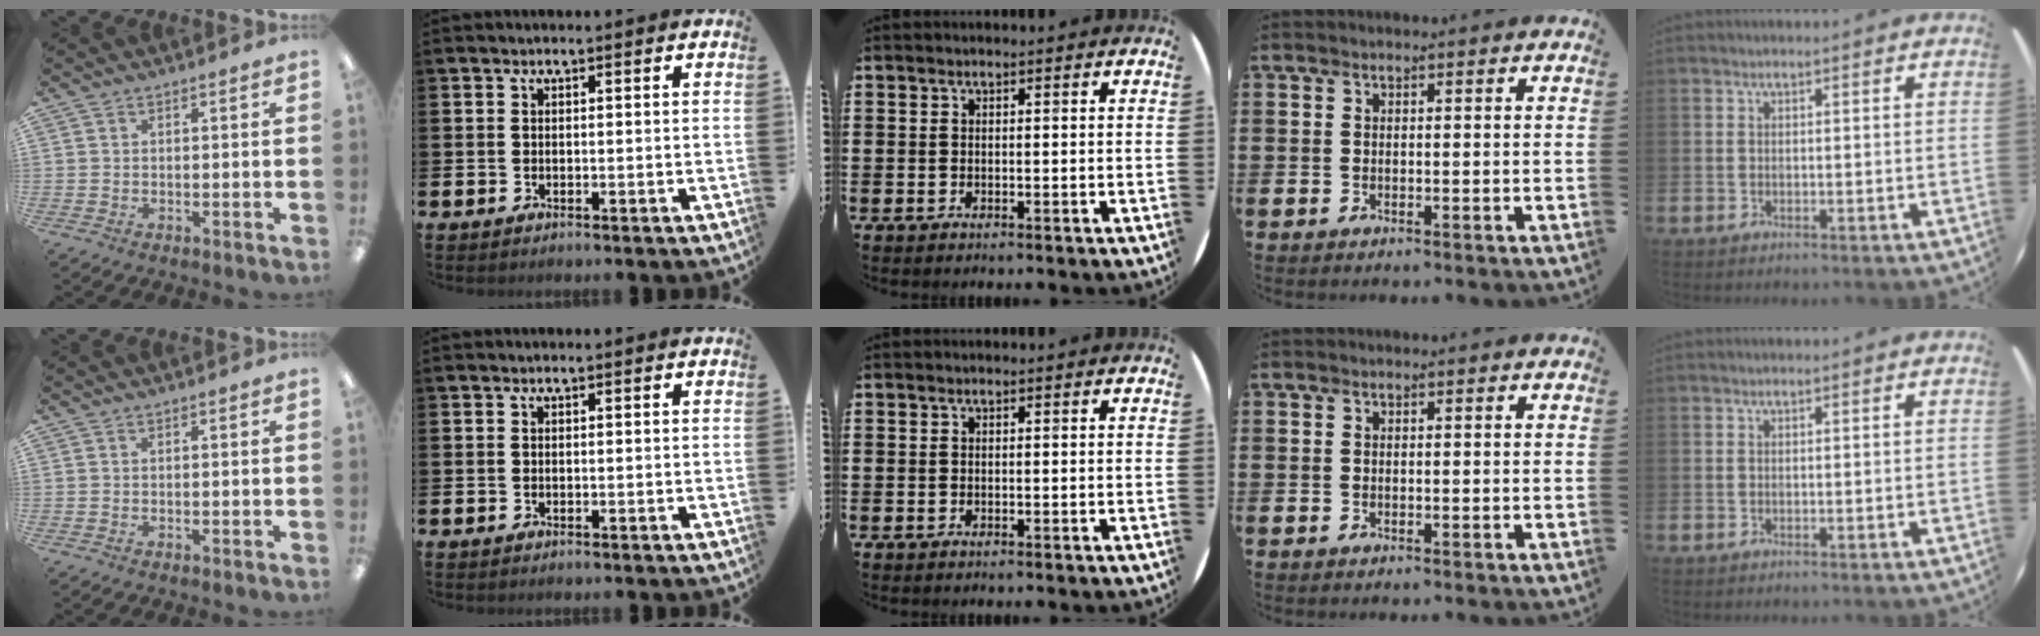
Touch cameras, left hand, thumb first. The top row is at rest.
{}